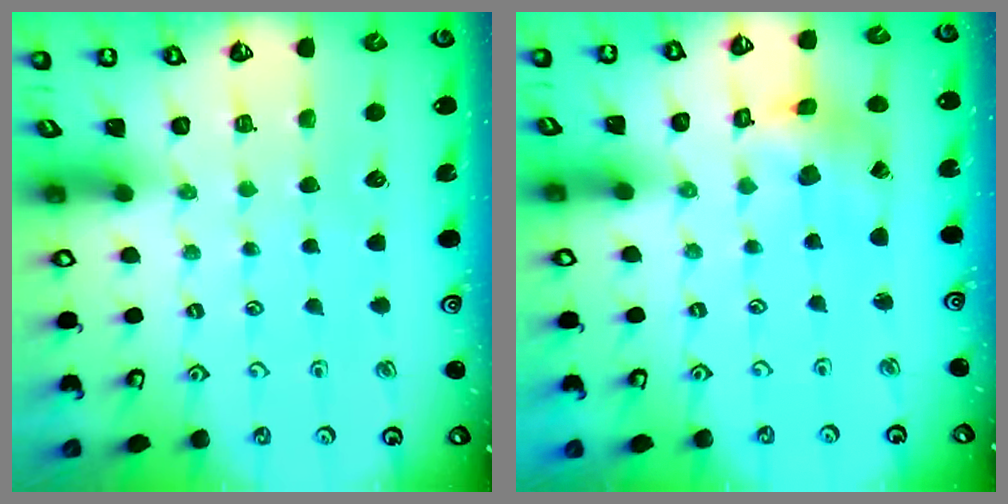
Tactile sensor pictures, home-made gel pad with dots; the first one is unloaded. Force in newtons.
{"total": 5.2, "press": 5.1, "slide": 0.6}